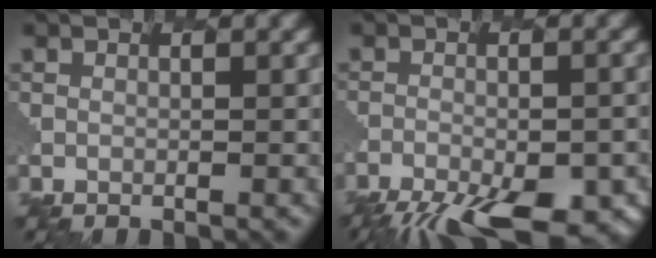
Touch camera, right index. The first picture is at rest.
{"total": 13.5, "force": [-10.7, 4.9, 6.7], "torque": [-0.098, -0.030, -0.124]}